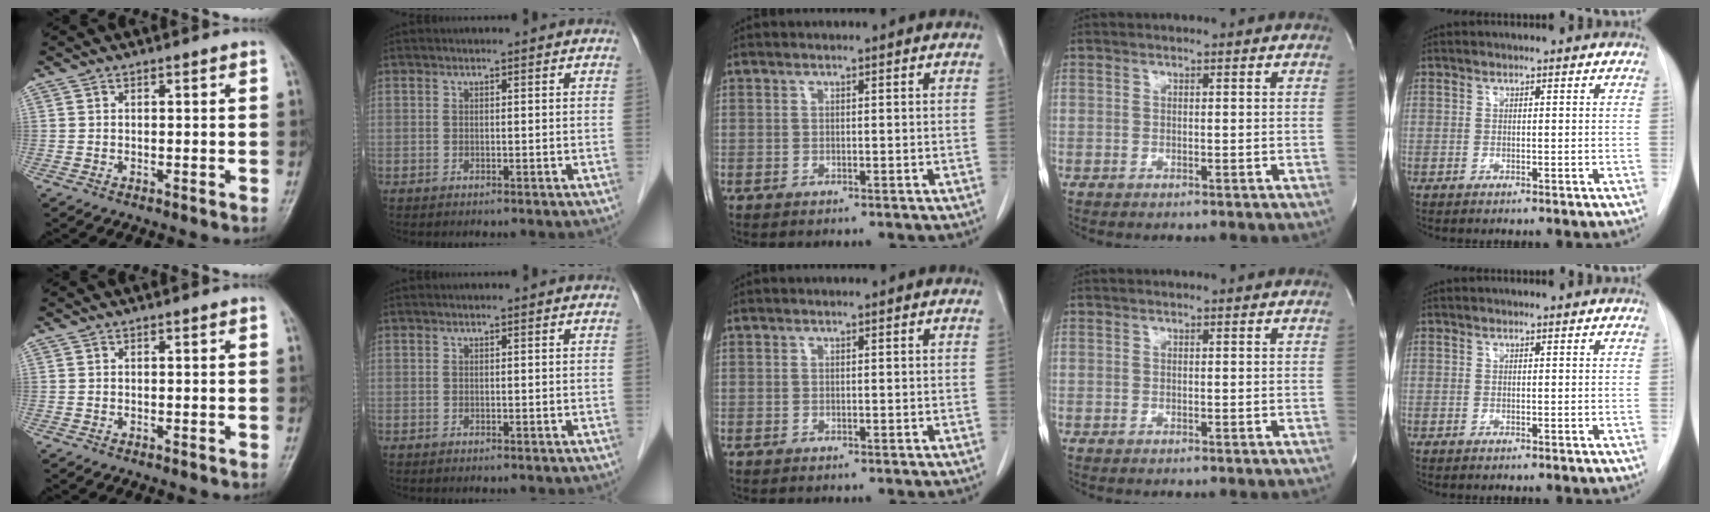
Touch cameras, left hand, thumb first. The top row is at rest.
{}